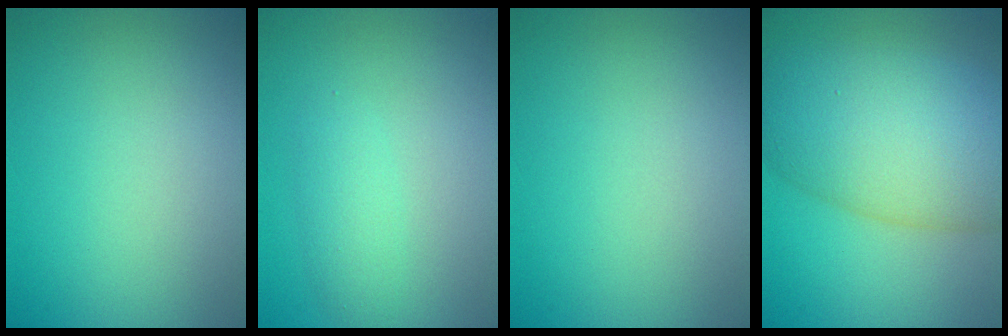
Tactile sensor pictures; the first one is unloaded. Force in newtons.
{"total": 1.8, "press": 1.8, "slide": 0.0}
{"total": 0.0}
{"total": 10.1, "press": 10.1, "slide": 0.5}